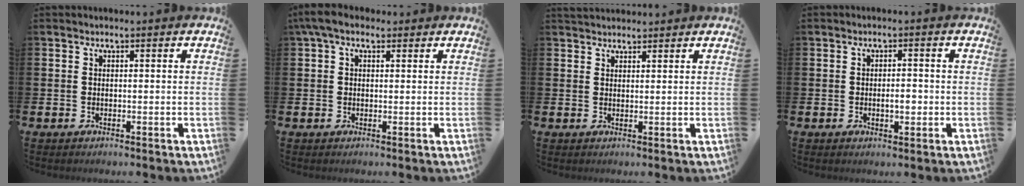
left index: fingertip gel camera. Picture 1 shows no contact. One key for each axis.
{"total": 3.6, "fx": 2.2, "fy": 1.8, "fz": 2.3, "tx": -0.051, "ty": 0.005, "tz": 0.039}
{"total": 2.0, "fx": 1.9, "fy": 0.6, "fz": 0.0, "tx": 0.002, "ty": -0.004, "tz": 0.035}
{"total": 1.9, "fx": -0.5, "fy": 0.9, "fz": 1.6, "tx": -0.021, "ty": -0.001, "tz": -0.012}